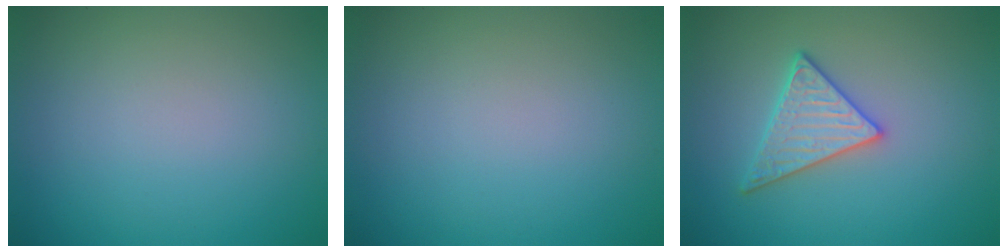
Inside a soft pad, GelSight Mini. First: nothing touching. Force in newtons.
{"total": 0.0}
{"total": 3.1, "press": 3.0, "slide": 0.7}